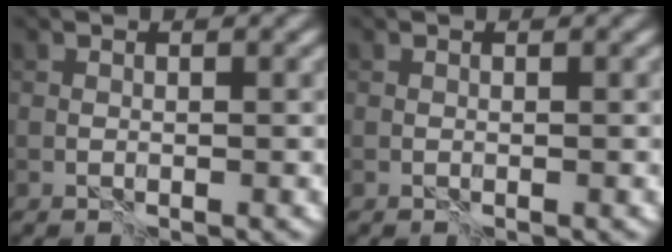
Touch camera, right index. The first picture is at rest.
{"total": 0.0}